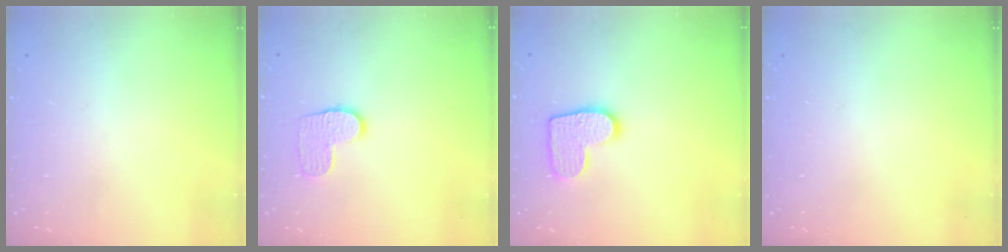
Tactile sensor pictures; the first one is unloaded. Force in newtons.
{"total": 8.0, "press": 8.0, "slide": 0.4}
{"total": 10.9, "press": 10.9, "slide": 0.6}
{"total": 0.0}